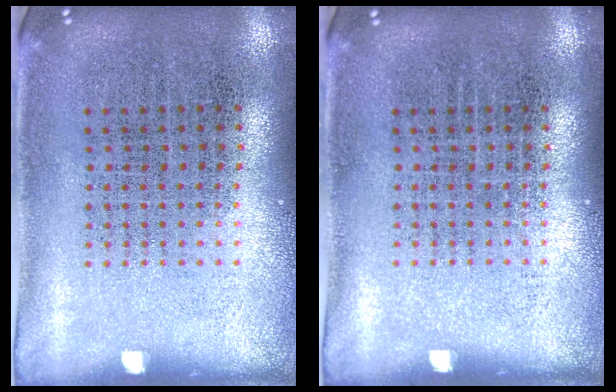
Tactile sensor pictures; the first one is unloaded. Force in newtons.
{"total": 0.0}